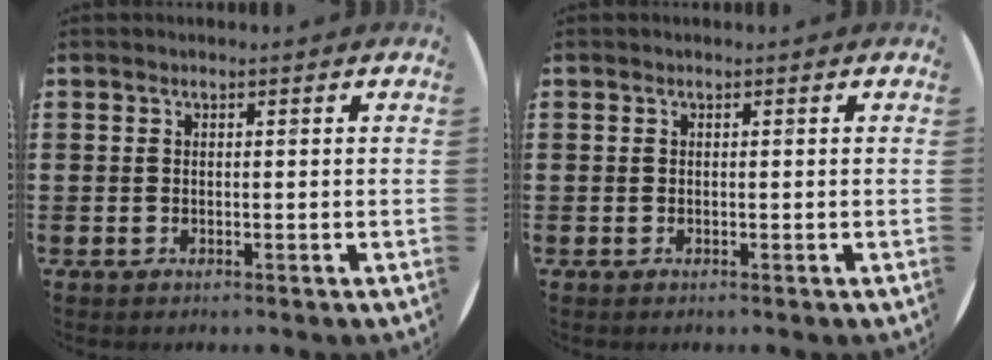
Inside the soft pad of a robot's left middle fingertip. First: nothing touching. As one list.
[{"total": 0.0}]